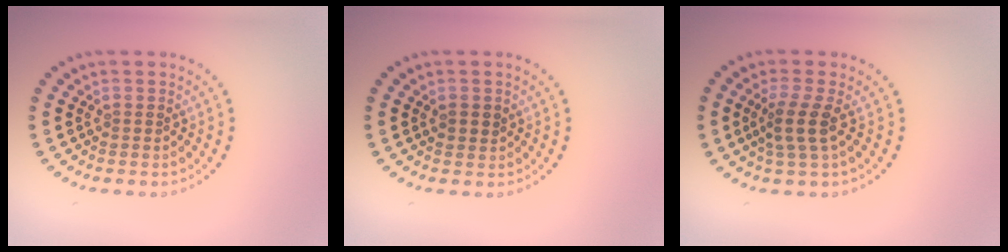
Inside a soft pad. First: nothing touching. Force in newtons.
{"total": 1.2, "press": 1.1, "slide": 0.4}
{"total": 2.6, "press": 1.9, "slide": 1.7}